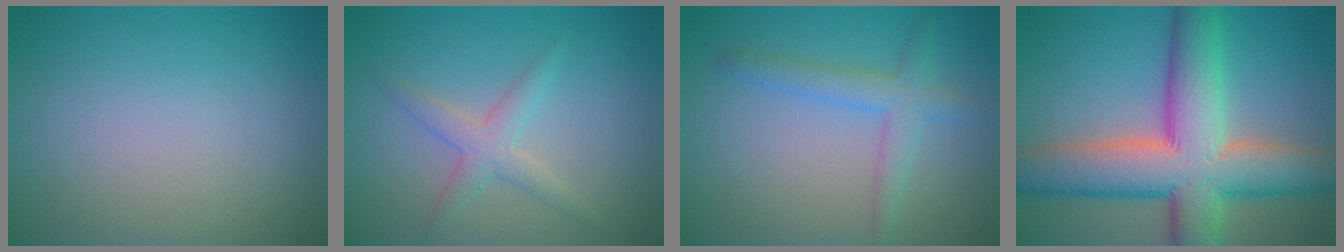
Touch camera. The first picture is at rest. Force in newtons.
{"total": 2.3, "press": 2.3, "slide": 0.1}
{"total": 2.9, "press": 2.9, "slide": 0.1}
{"total": 12.0, "press": 12.0, "slide": 0.6}